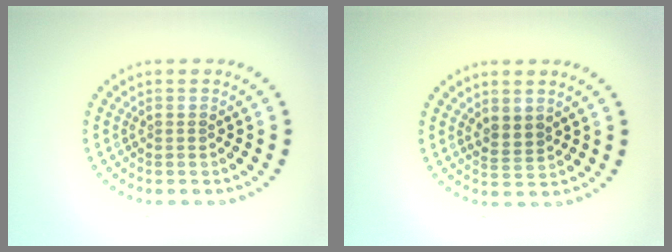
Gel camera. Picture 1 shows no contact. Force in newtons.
{"total": 1.7, "press": 1.5, "slide": 0.9}